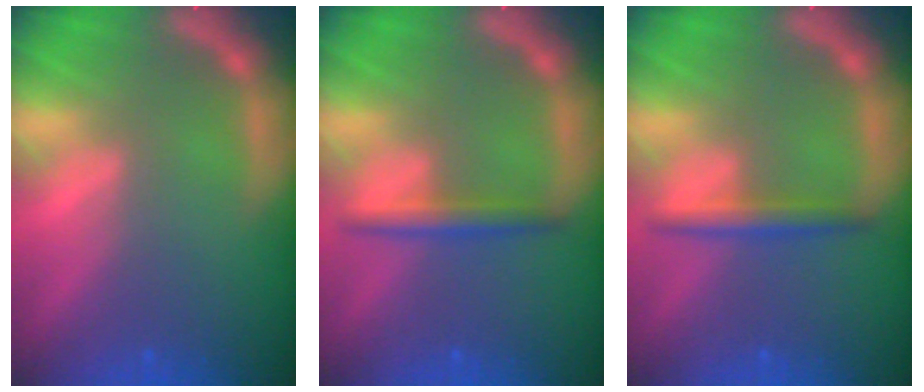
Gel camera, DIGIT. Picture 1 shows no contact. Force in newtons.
{"total": 2.5}
{"total": 2.5}